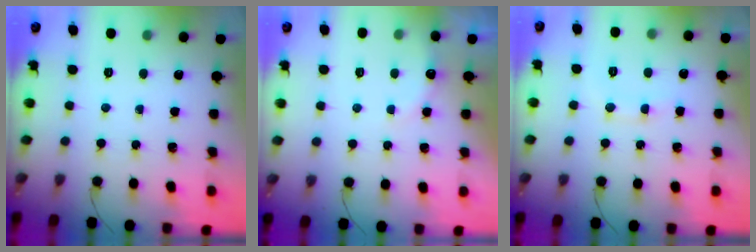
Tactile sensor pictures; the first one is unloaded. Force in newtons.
{"total": 6.1, "press": 6.0, "slide": 0.9}
{"total": 5.5, "press": 5.3, "slide": 1.6}